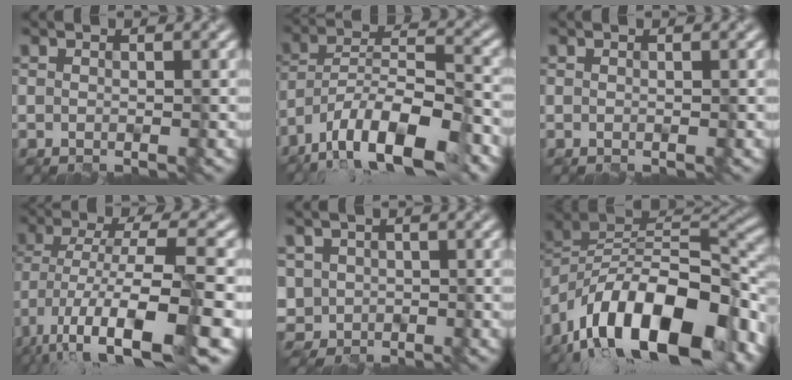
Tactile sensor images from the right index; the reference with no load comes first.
{"total": 14.6, "force": [-10.5, 5.0, 8.8], "torque": [-0.146, 0.007, -0.168]}
{"total": 0.0}
{"total": 12.8, "force": [-5.8, 3.2, 11.0], "torque": [-0.207, 0.001, -0.096]}
{"total": 4.4, "force": [-0.3, 4.2, 1.2], "torque": [-0.027, 0.015, -0.020]}
{"total": 17.3, "force": [-9.5, 7.4, 12.4], "torque": [-0.204, 0.009, -0.170]}